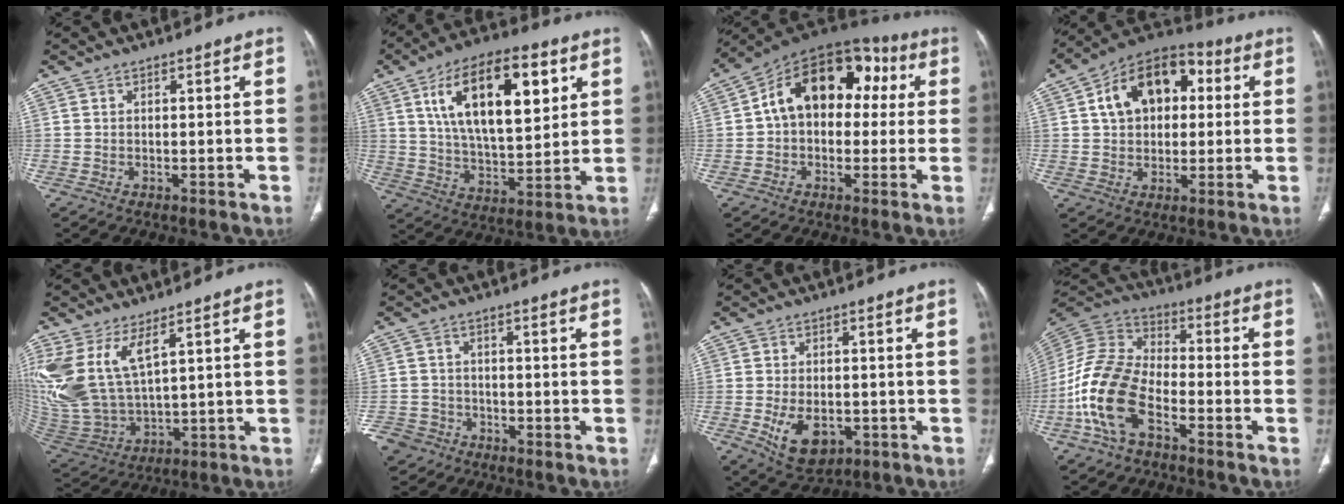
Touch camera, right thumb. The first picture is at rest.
{"total": 21.3, "force": [7.9, 9.6, 17.3], "torque": [-0.260, -0.022, 0.135]}
{"total": 18.5, "force": [3.1, 12.3, 13.5], "torque": [-0.160, 0.051, 0.035]}
{"total": 16.2, "force": [3.8, 10.8, 11.4], "torque": [-0.147, 0.023, 0.052]}
{"total": 14.7, "force": [6.7, 6.5, 11.3], "torque": [-0.249, -0.031, 0.160]}
{"total": 7.1, "force": [-4.0, 5.7, 1.5], "torque": [-0.034, 0.021, -0.068]}
{"total": 8.7, "force": [-2.6, 5.6, 6.1], "torque": [-0.086, 0.002, -0.027]}
{"total": 15.7, "force": [-6.3, 8.9, 11.4], "torque": [-0.233, 0.045, -0.130]}